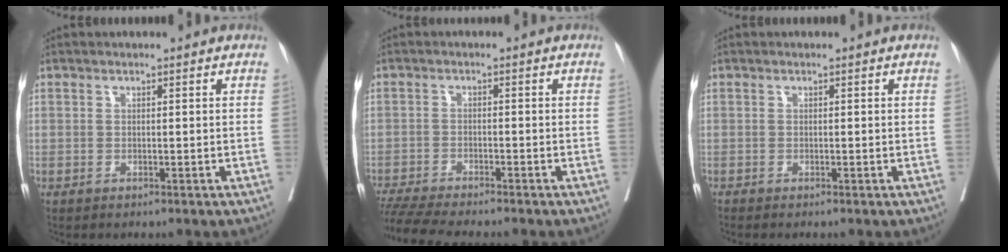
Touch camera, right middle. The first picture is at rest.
{"total": 8.9, "force": [-8.0, 0.1, 3.8], "torque": [-0.059, -0.017, -0.131]}
{"total": 0.0}